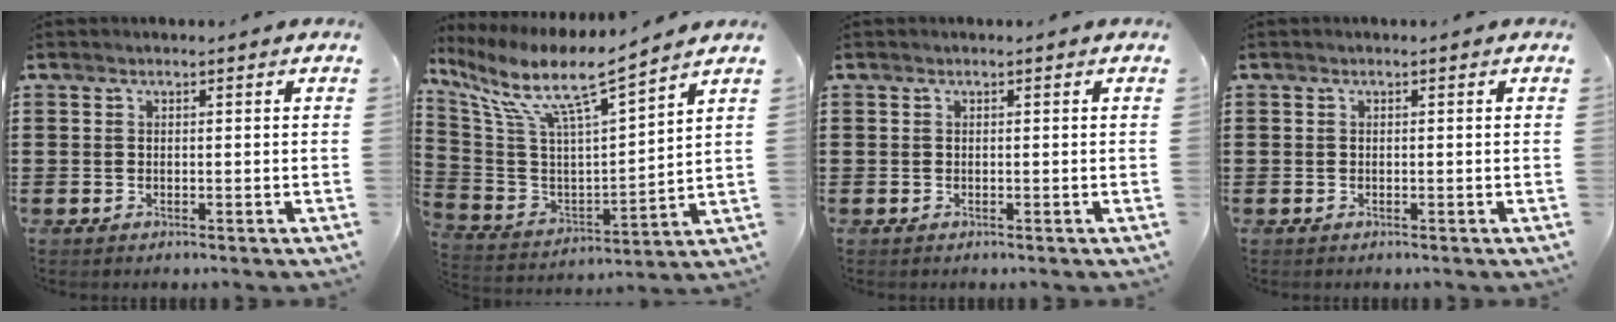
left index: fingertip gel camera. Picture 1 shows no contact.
{"total": 10.3, "force": [7.4, 1.1, 7.1], "torque": [-0.163, -0.051, 0.117]}
{"total": 0.0}
{"total": 0.0}